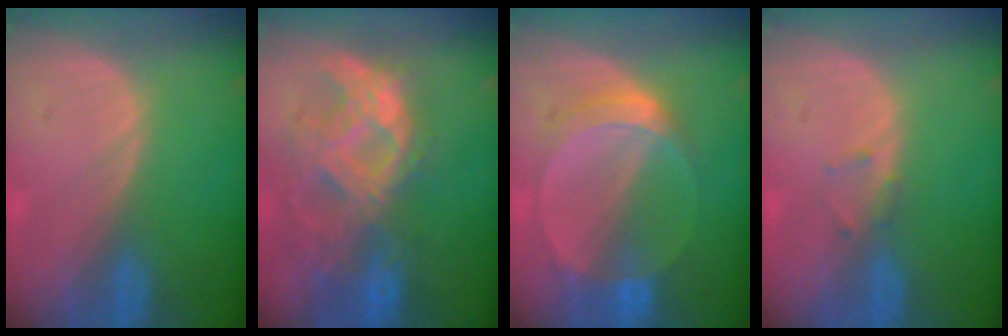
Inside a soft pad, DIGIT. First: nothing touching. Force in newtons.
{"total": 10.6, "press": 9.2, "slide": 5.3}
{"total": 6.0, "press": 5.5, "slide": 2.4}
{"total": 1.1, "press": 1.0, "slide": 0.2}